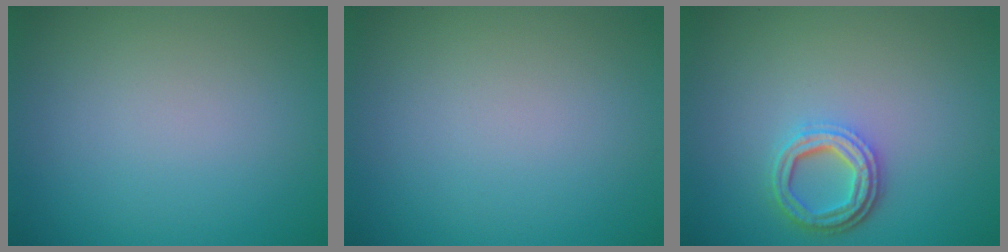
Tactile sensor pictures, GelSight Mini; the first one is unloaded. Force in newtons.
{"total": 0.0}
{"total": 3.8, "press": 2.9, "slide": 2.4}